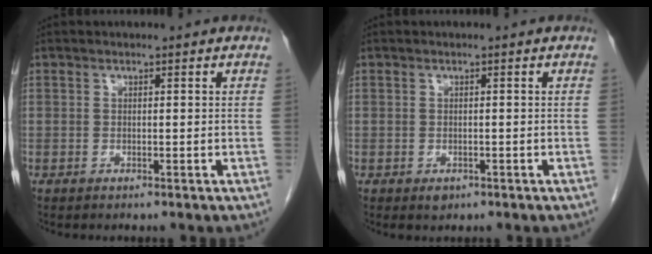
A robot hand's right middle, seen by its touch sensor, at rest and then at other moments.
{"total": 1.1, "force": [-0.6, 0.7, 0.5], "torque": [-0.007, 0.001, -0.003]}